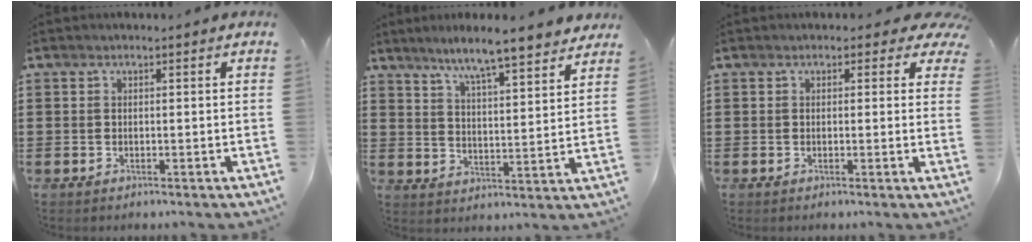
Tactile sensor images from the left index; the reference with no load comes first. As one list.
[{"total": 6.9, "force": [6.3, -0.2, 2.8], "torque": [-0.070, -0.039, 0.107]}, {"total": 1.7, "force": [1.0, 1.0, 0.9], "torque": [-0.007, 0.002, 0.014]}]